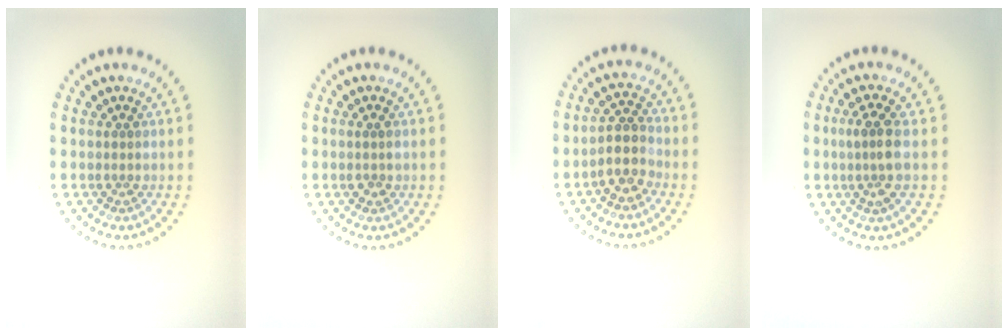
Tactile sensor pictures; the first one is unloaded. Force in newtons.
{"total": 1.0, "press": 0.9, "slide": 0.4}
{"total": 3.0, "press": 2.6, "slide": 1.5}
{"total": 2.7, "press": 2.4, "slide": 1.2}